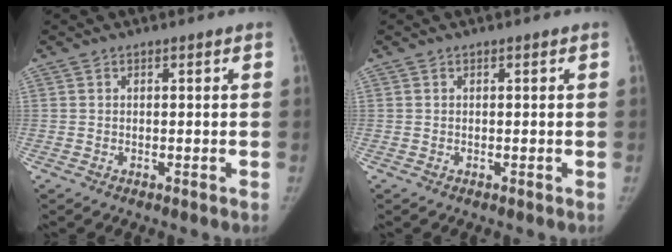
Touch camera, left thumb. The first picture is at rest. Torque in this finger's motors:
{"motor_torque": [0.01, 0.01, 0.05, -0.05, 0.00]}